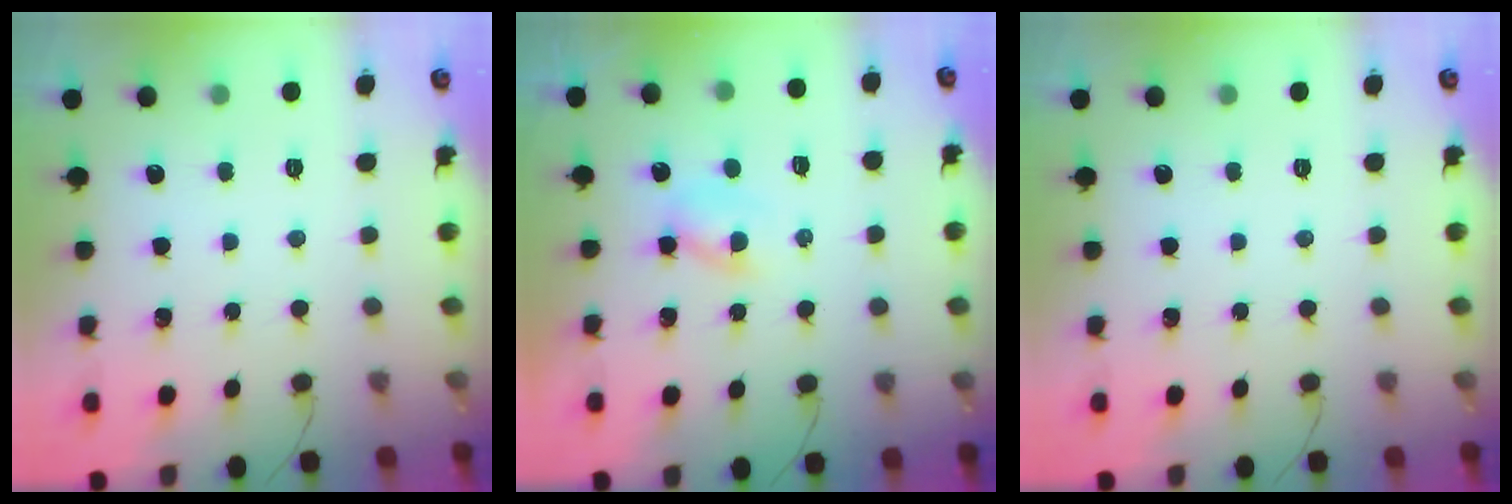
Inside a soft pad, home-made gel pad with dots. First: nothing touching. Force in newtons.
{"total": 2.0, "press": 1.8, "slide": 0.9}
{"total": 0.0}